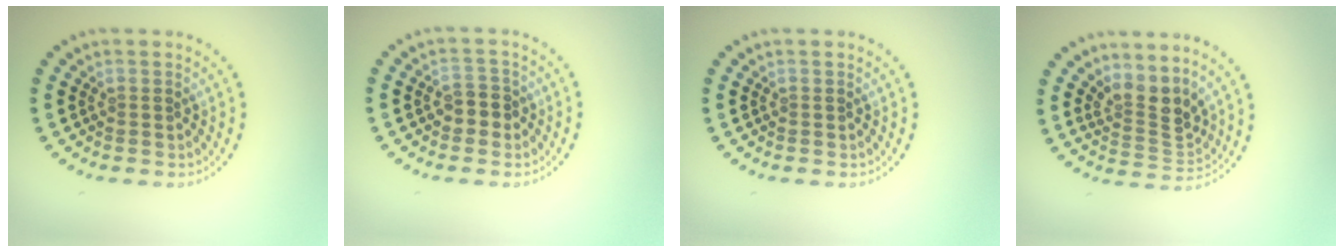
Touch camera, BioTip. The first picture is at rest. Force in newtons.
{"total": 1.9, "press": 1.8, "slide": 0.5}
{"total": 0.0}
{"total": 3.2, "press": 2.4, "slide": 2.0}